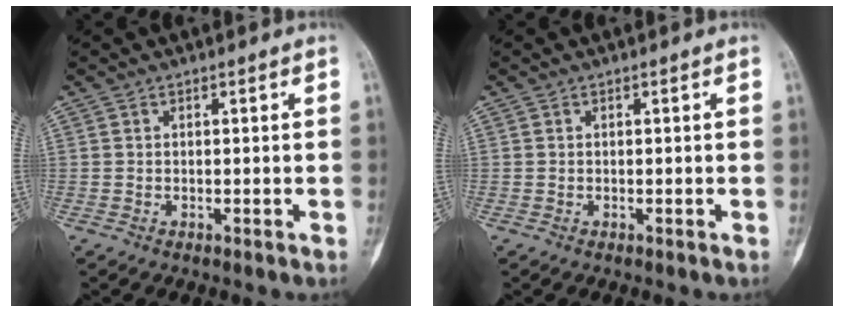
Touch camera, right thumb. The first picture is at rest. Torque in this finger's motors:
{"motor_torque": [0.17, 0.09, 0.08, 0.00, 0.04]}